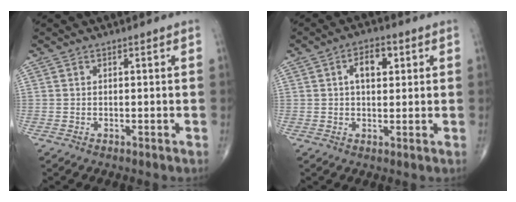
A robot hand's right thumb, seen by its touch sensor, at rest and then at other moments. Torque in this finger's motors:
{"motor_torque": [-0.01, 0.03, 0.23, -0.13, 0.03]}